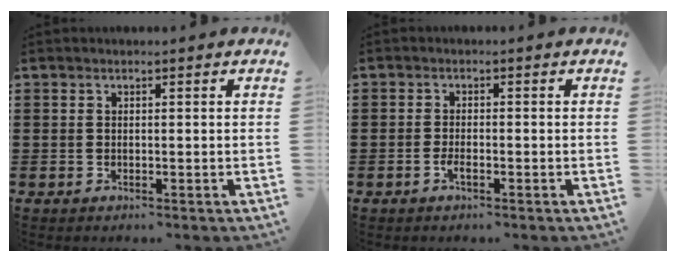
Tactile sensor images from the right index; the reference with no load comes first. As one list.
[{"total": 1.7, "force": [-0.8, 0.4, 1.4], "torque": [-0.034, -0.007, -0.015]}]